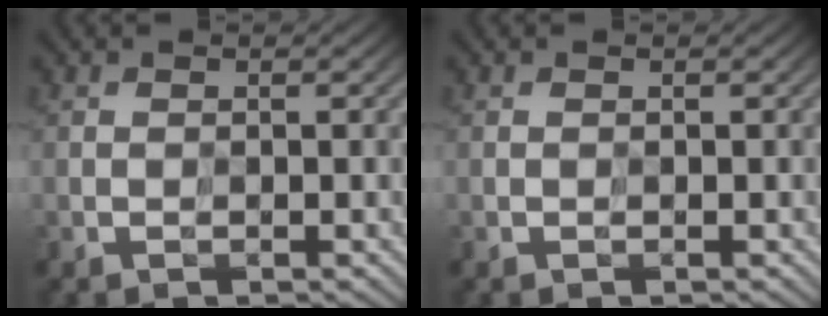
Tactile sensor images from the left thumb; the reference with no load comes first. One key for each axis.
{"total": 0.0}